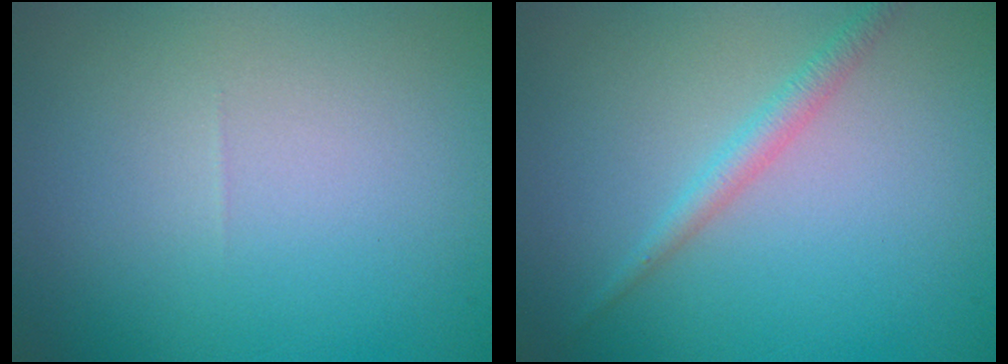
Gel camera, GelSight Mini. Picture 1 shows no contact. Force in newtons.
{"total": 1.7, "press": 1.7, "slide": 0.0}